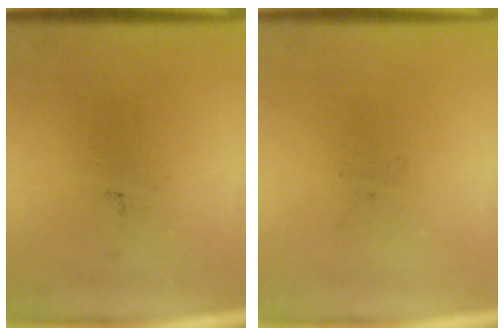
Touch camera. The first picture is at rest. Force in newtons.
{"total": 0.0}